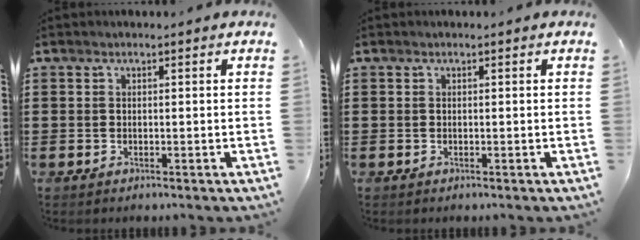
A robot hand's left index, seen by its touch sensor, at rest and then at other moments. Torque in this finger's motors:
{"motor_torque": [-0.02, -0.02, 0.00, 0.00]}